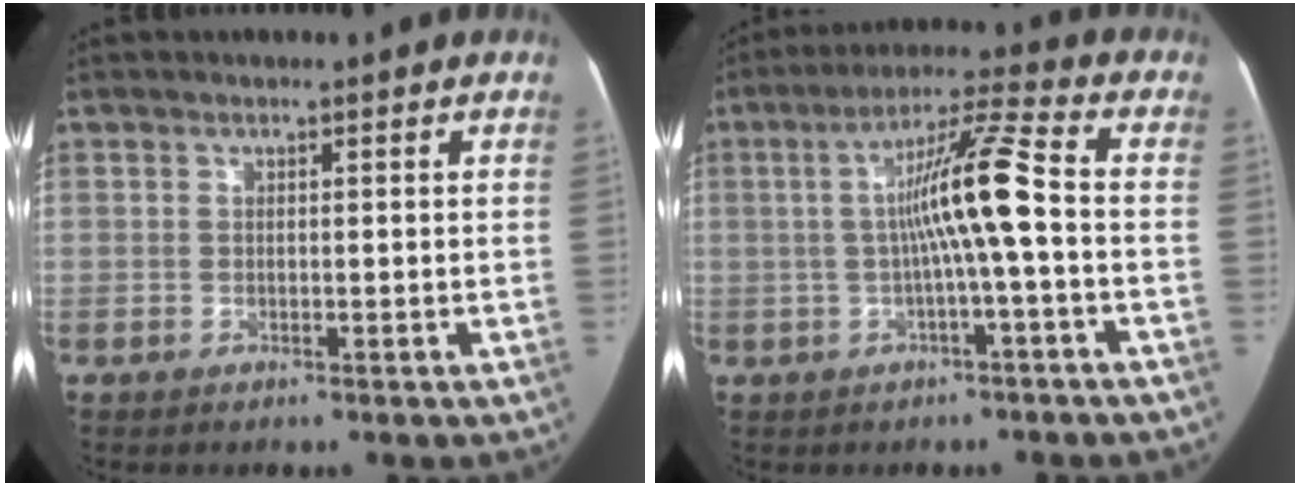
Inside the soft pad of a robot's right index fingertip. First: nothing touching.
{"total": 9.7, "force": [-0.7, -0.7, 9.7], "torque": [-0.172, 0.020, -0.017]}